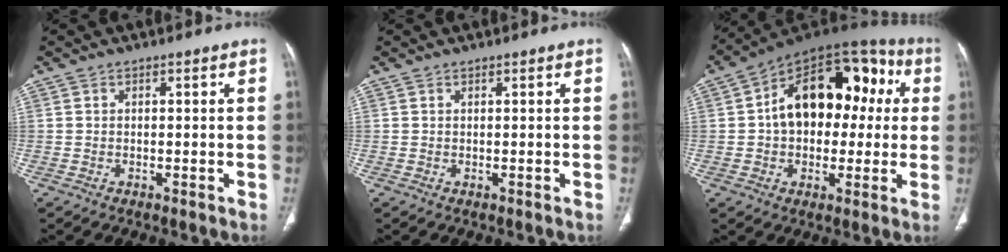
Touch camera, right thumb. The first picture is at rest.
{"total": 0.0}
{"total": 22.1, "force": [2.9, 14.0, 16.8], "torque": [-0.209, 0.045, 0.034]}